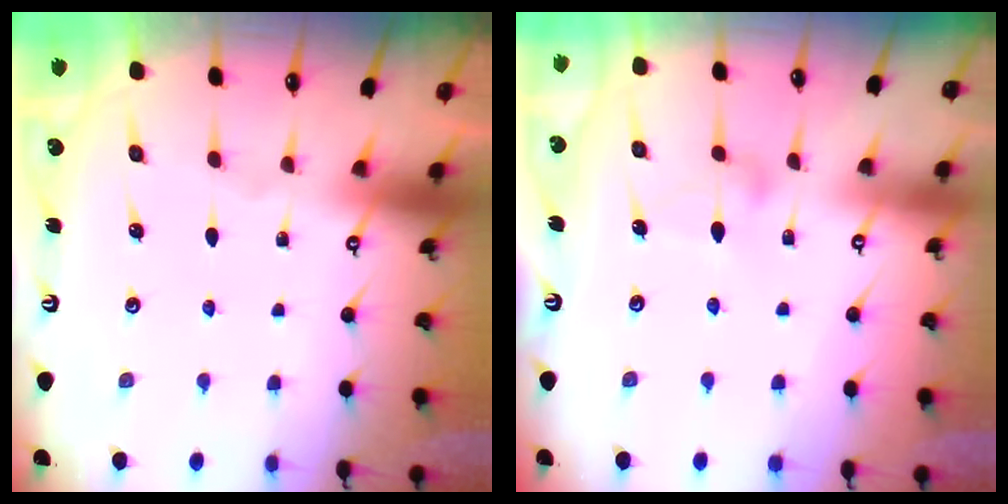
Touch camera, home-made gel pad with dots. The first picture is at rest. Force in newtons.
{"total": 6.4, "press": 6.4, "slide": 0.2}